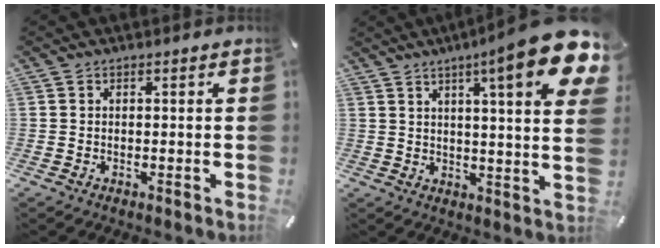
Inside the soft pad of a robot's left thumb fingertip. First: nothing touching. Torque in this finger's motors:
{"motor_torque": [2.53, 2.48, 1.69, -1.08, 0.43]}